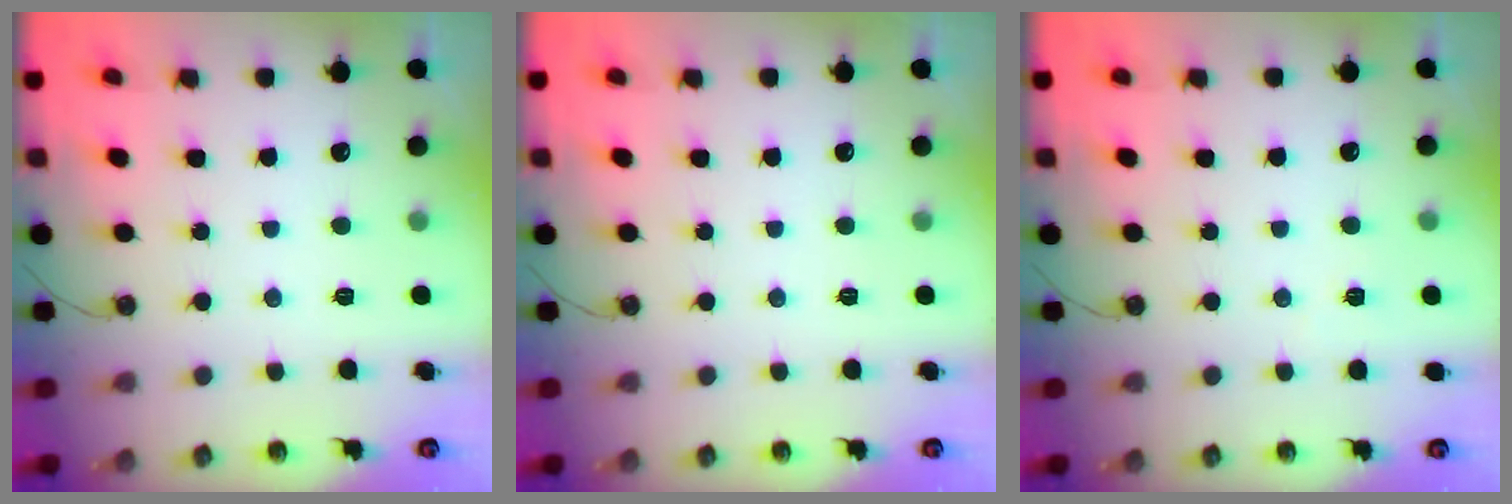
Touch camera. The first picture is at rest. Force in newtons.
{"total": 0.0}
{"total": 2.0, "press": 1.7, "slide": 0.9}